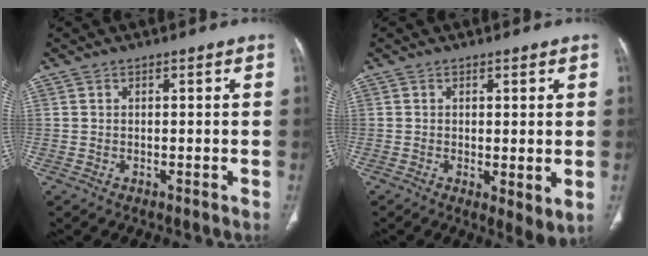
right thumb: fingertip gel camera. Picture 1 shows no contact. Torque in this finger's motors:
{"motor_torque": [-0.06, 0.27, -0.23, -0.02, 0.01]}